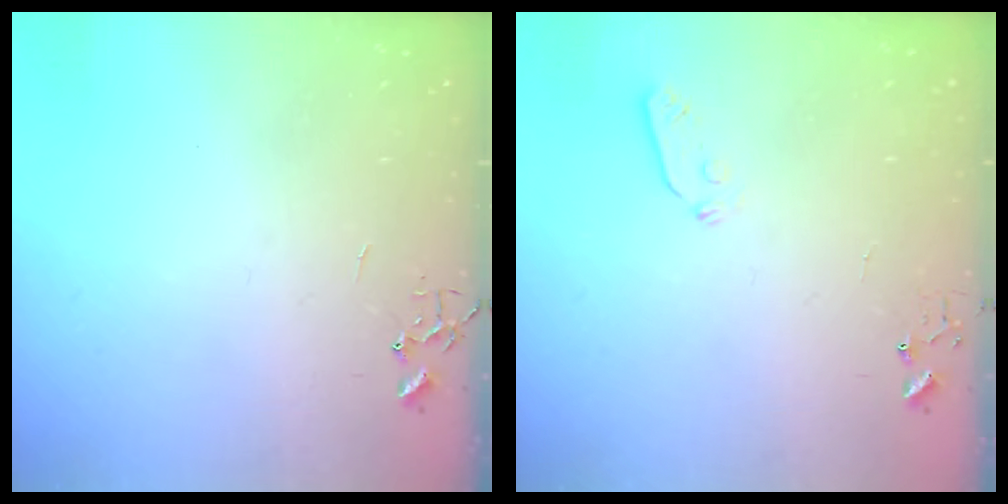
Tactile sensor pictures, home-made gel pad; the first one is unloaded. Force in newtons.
{"total": 3.5, "press": 3.3, "slide": 1.0}